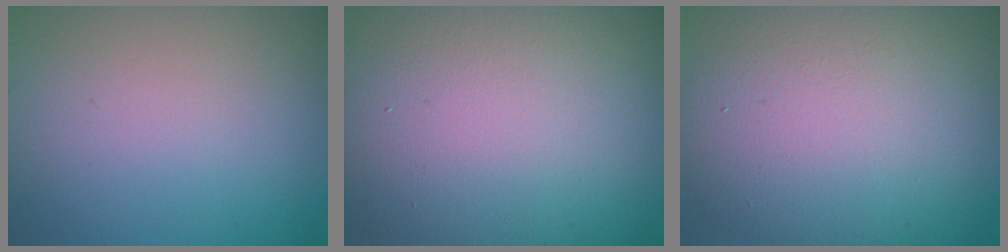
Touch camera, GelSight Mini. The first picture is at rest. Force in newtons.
{"total": 20.3, "press": 20.3, "slide": 1.1}
{"total": 13.4, "press": 13.4, "slide": 1.0}